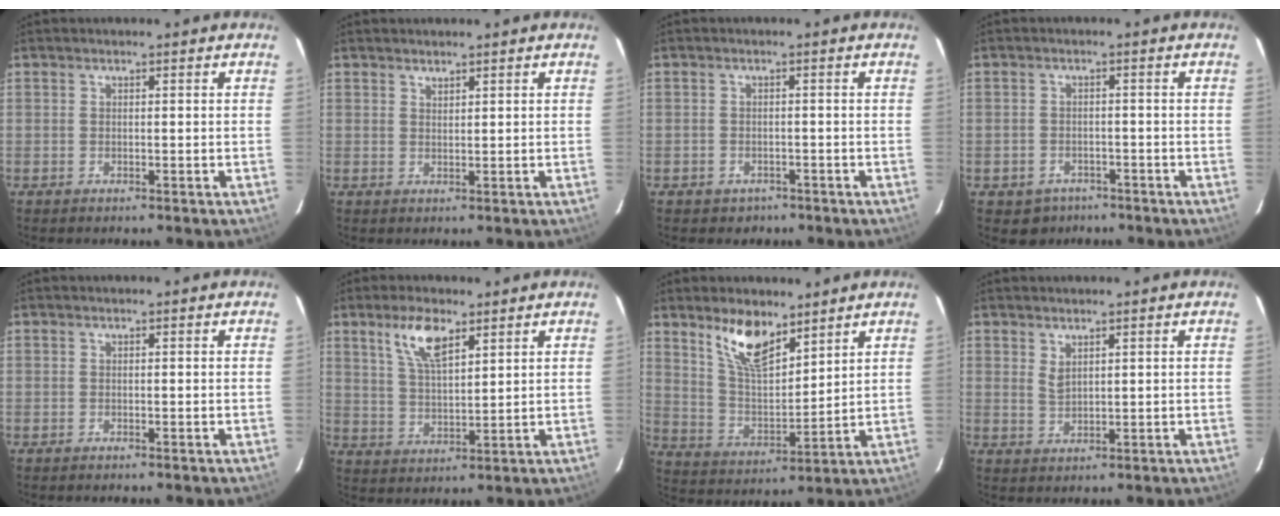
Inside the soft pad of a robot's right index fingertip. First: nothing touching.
{"total": 1.1, "force": [1.1, 0.2, 0.2], "torque": [-0.003, 0.000, 0.021]}
{"total": 3.1, "force": [-1.8, 2.4, 0.5], "torque": [-0.017, 0.003, -0.020]}
{"total": 4.7, "force": [-2.9, 3.6, 0.6], "torque": [-0.029, 0.010, -0.036]}
{"total": 0.0}
{"total": 7.7, "force": [4.8, 2.7, 5.5], "torque": [-0.102, 0.006, 0.098]}
{"total": 11.0, "force": [7.8, 4.0, 6.7], "torque": [-0.118, -0.002, 0.155]}
{"total": 2.1, "force": [1.6, 0.7, 1.1], "torque": [-0.020, -0.003, 0.031]}